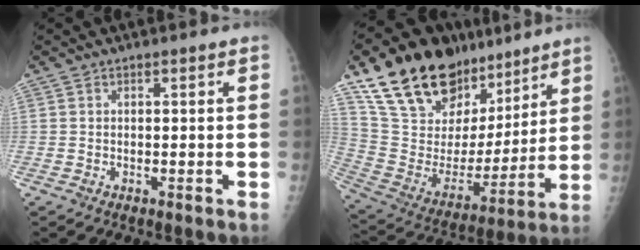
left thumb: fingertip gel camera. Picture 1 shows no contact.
{"total": 27.2, "force": [18.8, 13.9, 13.9], "torque": [-0.206, -0.048, 0.330]}